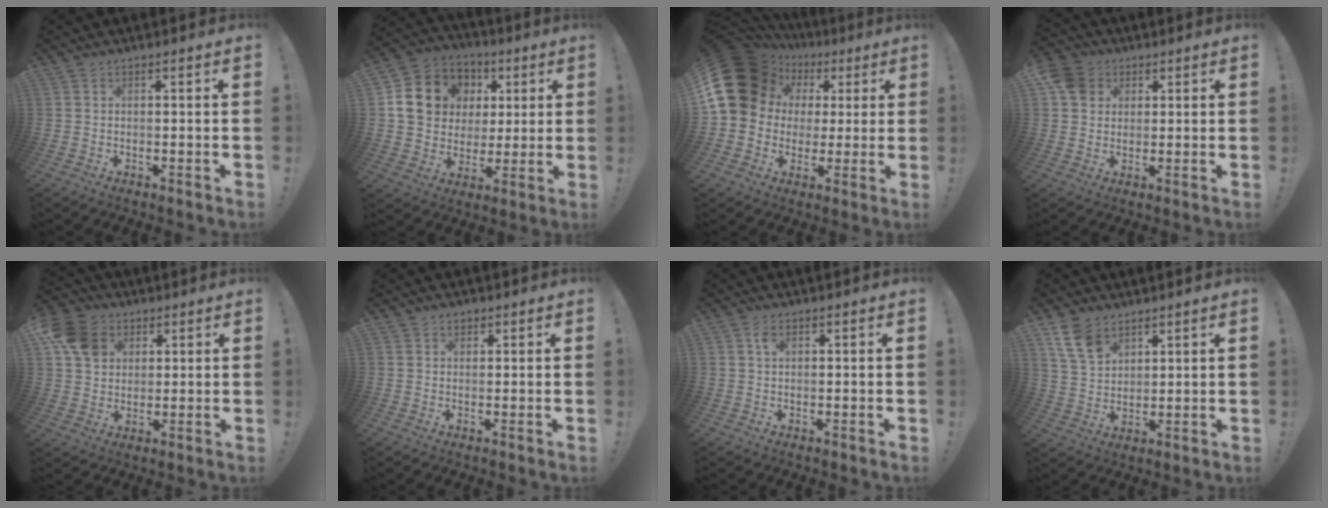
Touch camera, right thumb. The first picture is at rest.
{"total": 15.5, "force": [4.4, 13.2, 6.7], "torque": [-0.099, -0.004, 0.103]}
{"total": 19.3, "force": [5.8, 15.6, 9.9], "torque": [-0.175, -0.023, 0.133]}
{"total": 7.5, "force": [3.0, 6.2, 2.8], "torque": [-0.046, -0.005, 0.063]}
{"total": 11.3, "force": [4.5, 8.9, 5.3], "torque": [-0.094, -0.013, 0.091]}
{"total": 1.3, "force": [0.8, 1.0, 0.4], "torque": [0.006, -0.007, 0.011]}
{"total": 2.3, "force": [1.0, 1.2, 1.7], "torque": [-0.024, -0.003, 0.015]}
{"total": 9.8, "force": [6.3, 5.8, 4.8], "torque": [-0.090, -0.027, 0.125]}